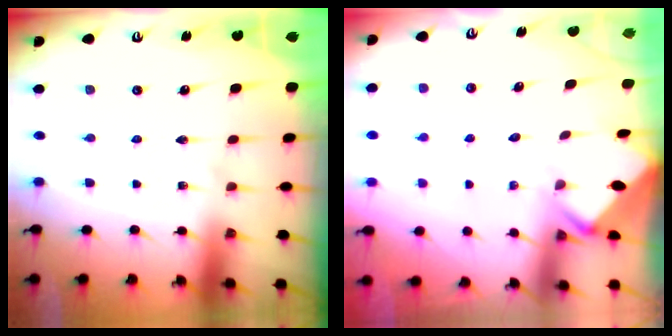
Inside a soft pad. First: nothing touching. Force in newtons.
{"total": 3.4, "press": 3.4, "slide": 0.3}